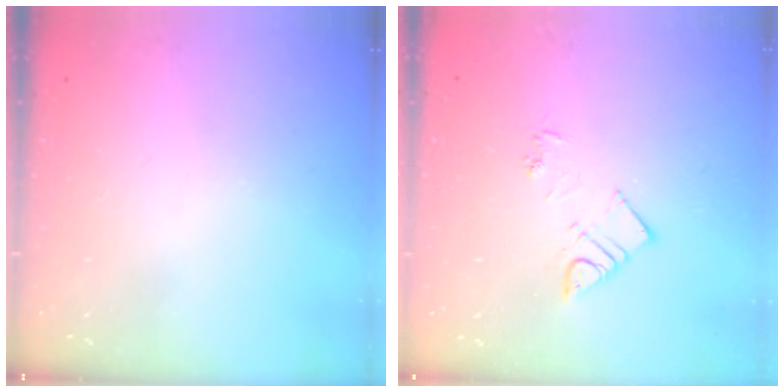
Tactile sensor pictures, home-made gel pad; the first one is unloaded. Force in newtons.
{"total": 6.0, "press": 6.0, "slide": 0.4}